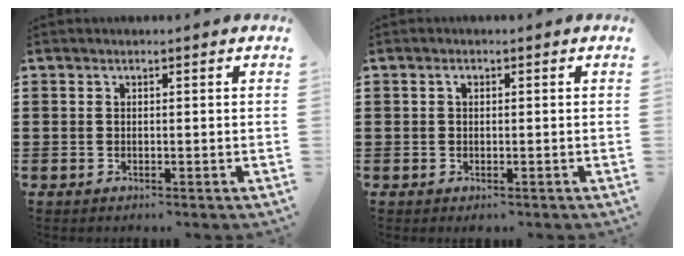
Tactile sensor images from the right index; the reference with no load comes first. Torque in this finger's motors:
{"motor_torque": [0.77, 0.45, 0.03, 0.00]}